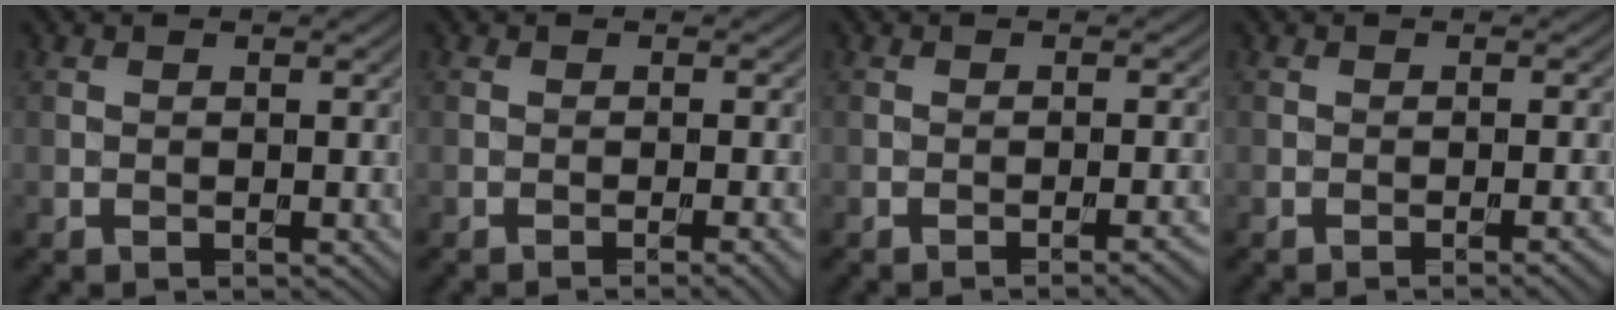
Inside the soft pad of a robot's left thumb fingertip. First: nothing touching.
{"total": 2.2, "force": [-1.0, 0.4, 2.0], "torque": [-0.023, 0.004, -0.020]}
{"total": 2.6, "force": [-1.4, 0.5, 2.1], "torque": [-0.025, 0.008, -0.025]}
{"total": 1.9, "force": [-0.9, 0.3, 1.6], "torque": [-0.017, 0.006, -0.017]}